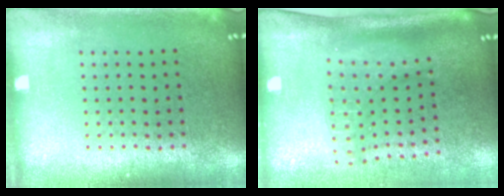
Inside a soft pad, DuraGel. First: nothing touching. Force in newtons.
{"total": 2.1, "press": 1.4, "slide": 1.6}